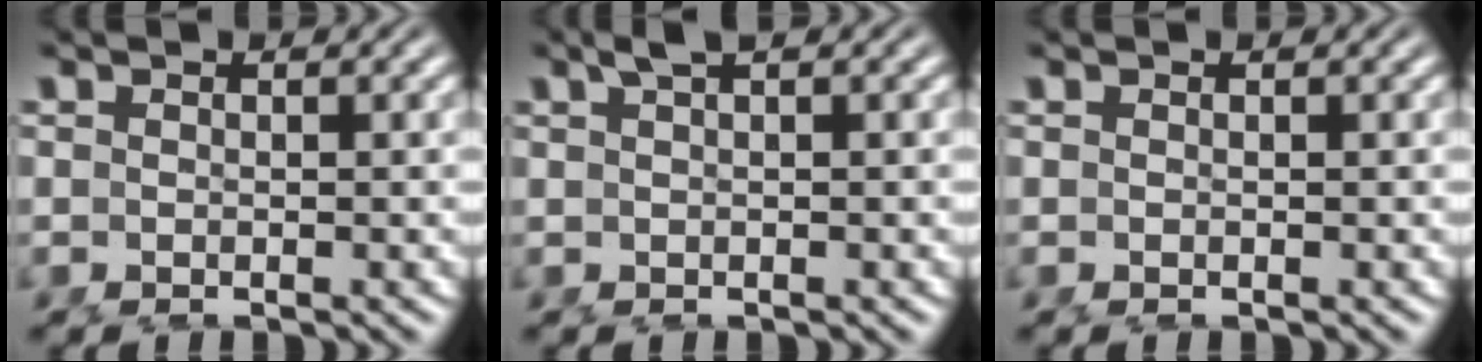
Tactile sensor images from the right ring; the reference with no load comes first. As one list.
[{"total": 1.8, "force": [1.2, -0.4, 1.2], "torque": [-0.011, 0.010, 0.020]}, {"total": 0.0}]